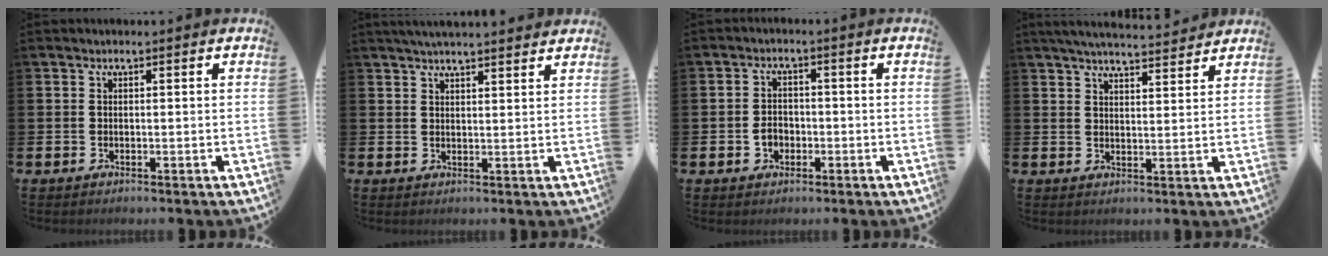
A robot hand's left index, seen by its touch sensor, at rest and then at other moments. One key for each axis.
{"total": 3.4, "fx": 3.3, "fy": 0.1, "fz": 0.9, "tx": -0.019, "ty": -0.012, "tz": 0.059}
{"total": 2.6, "fx": -0.9, "fy": 2.1, "fz": 1.3, "tx": -0.021, "ty": 0.000, "tz": -0.021}
{"total": 4.9, "fx": 4.9, "fy": 0.3, "fz": 0.9, "tx": -0.027, "ty": -0.026, "tz": 0.087}